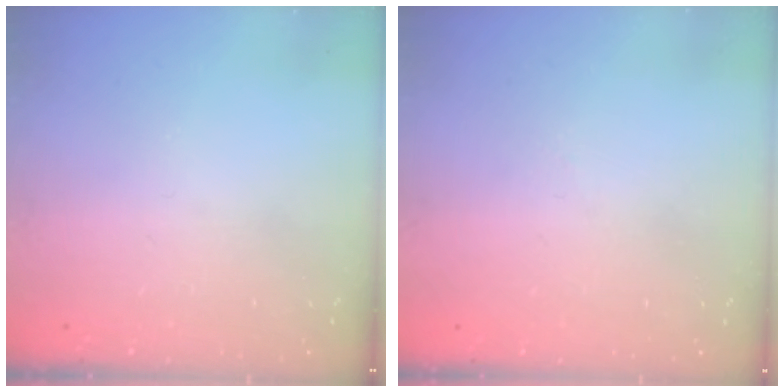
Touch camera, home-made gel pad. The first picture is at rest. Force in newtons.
{"total": 1.8, "press": 1.6, "slide": 0.6}